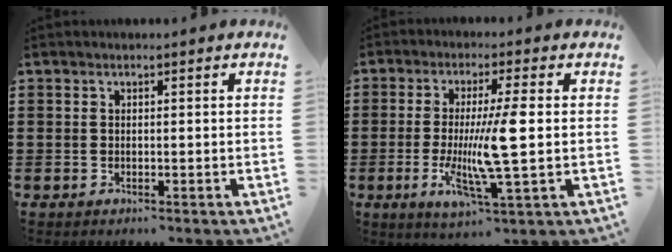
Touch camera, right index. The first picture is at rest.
{"total": 9.4, "force": [-0.2, 0.7, 9.4], "torque": [-0.187, -0.015, -0.012]}